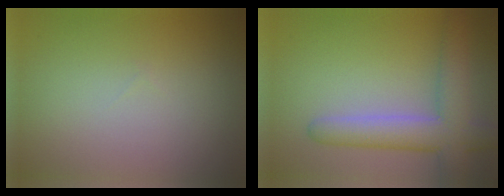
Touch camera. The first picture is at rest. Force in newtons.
{"total": 5.8, "press": 5.8, "slide": 0.5}